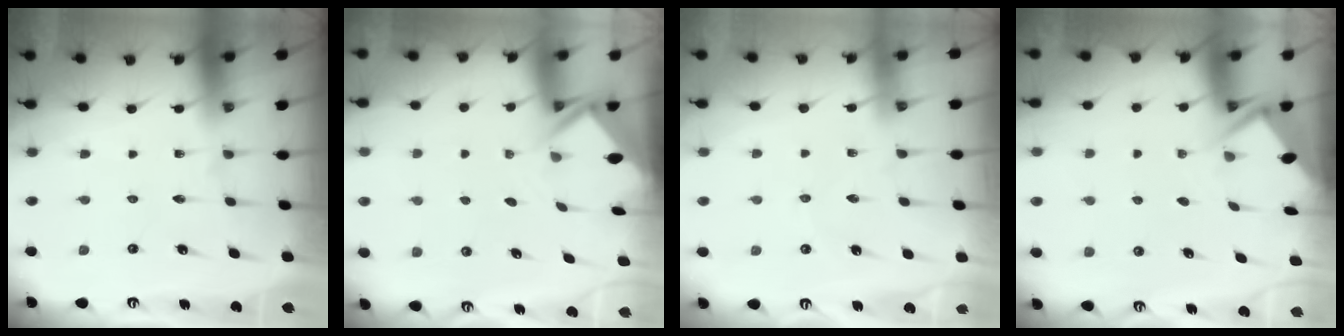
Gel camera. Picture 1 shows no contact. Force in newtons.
{"total": 2.4, "press": 2.4, "slide": 0.1}
{"total": 1.6, "press": 1.6, "slide": 0.2}
{"total": 2.8, "press": 2.8, "slide": 0.3}